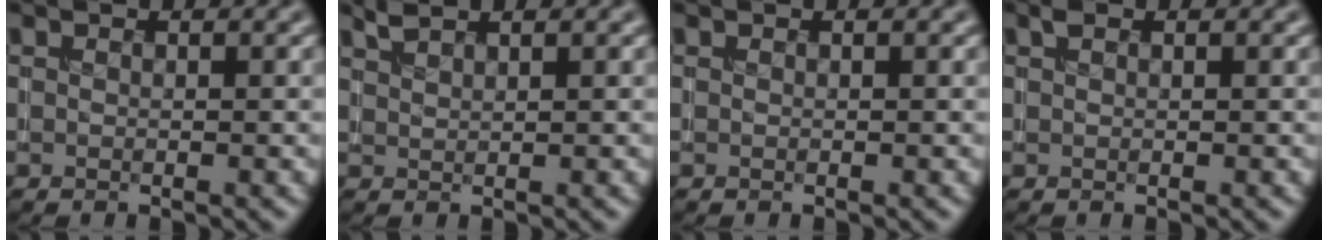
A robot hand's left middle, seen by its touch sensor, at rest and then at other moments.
{"total": 1.4, "force": [1.3, 0.2, 0.6], "torque": [-0.009, 0.003, 0.026]}
{"total": 0.0}
{"total": 0.6, "force": [0.4, 0.3, 0.4], "torque": [-0.007, 0.002, 0.009]}